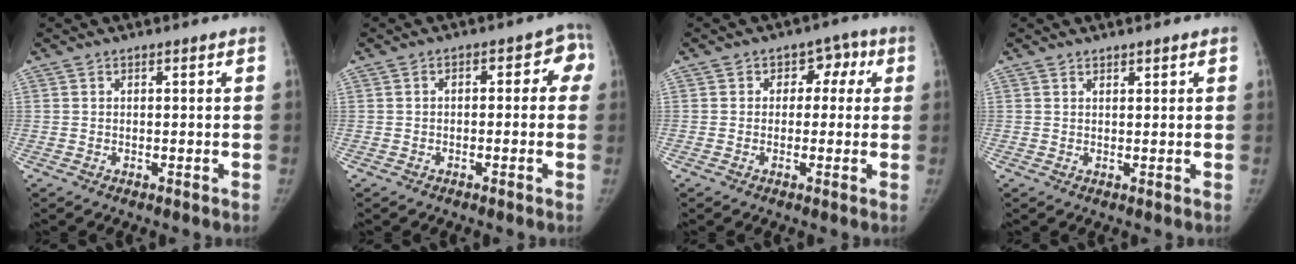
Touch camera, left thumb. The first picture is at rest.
{"total": 4.7, "force": [-0.2, 3.0, 3.6], "torque": [-0.008, 0.027, -0.013]}
{"total": 5.1, "force": [0.7, 4.2, 2.8], "torque": [0.006, 0.015, 0.000]}
{"total": 0.9, "force": [0.8, 0.2, 0.3], "torque": [-0.002, -0.005, 0.014]}